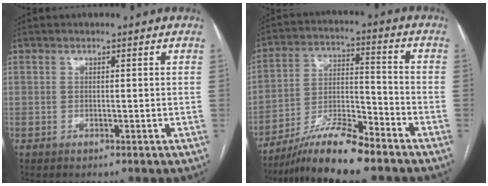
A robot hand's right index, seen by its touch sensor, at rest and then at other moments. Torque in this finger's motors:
{"motor_torque": [0.78, -0.92, 0.56, 0.11]}